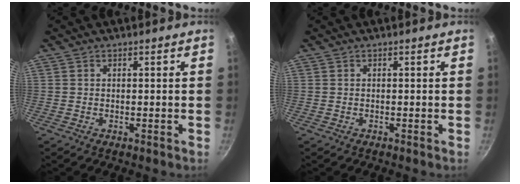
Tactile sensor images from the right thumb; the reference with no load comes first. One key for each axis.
{"total": 0.0}